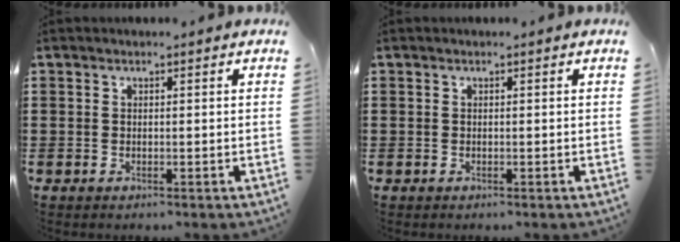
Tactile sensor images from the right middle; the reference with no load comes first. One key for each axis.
{"total": 0.0}